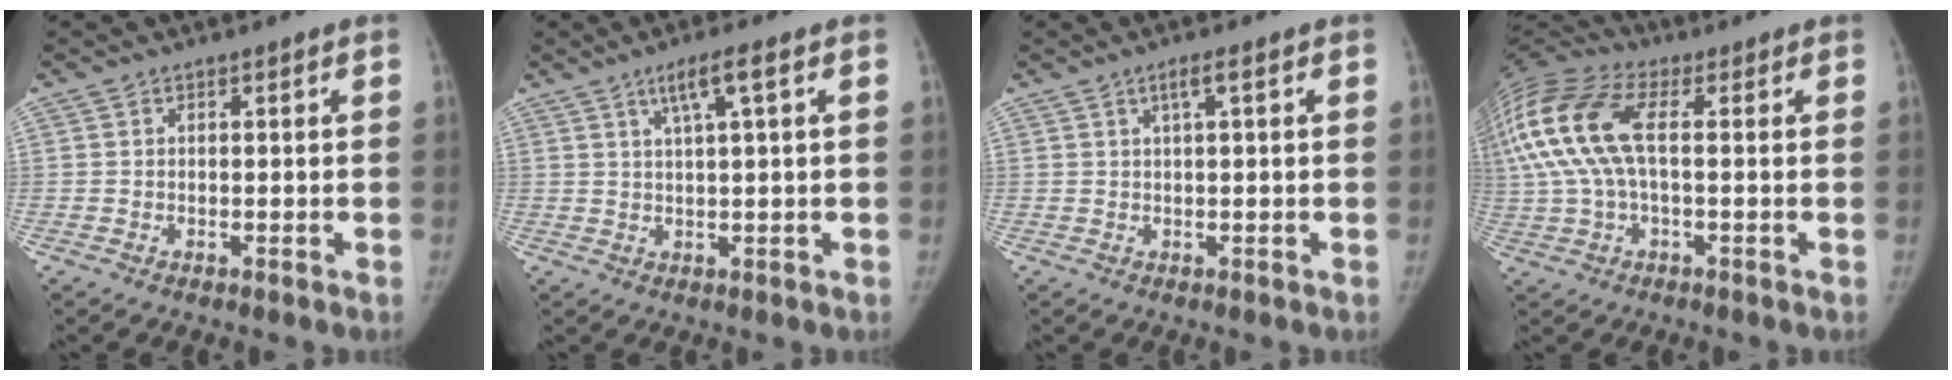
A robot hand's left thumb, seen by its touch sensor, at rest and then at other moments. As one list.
[{"total": 4.9, "force": [2.2, 0.3, 4.4], "torque": [-0.084, 0.002, 0.043]}, {"total": 2.2, "force": [0.9, 0.3, 2.0], "torque": [-0.039, 0.005, 0.016]}, {"total": 17.0, "force": [1.9, 8.3, 14.7], "torque": [-0.345, 0.032, 0.028]}]